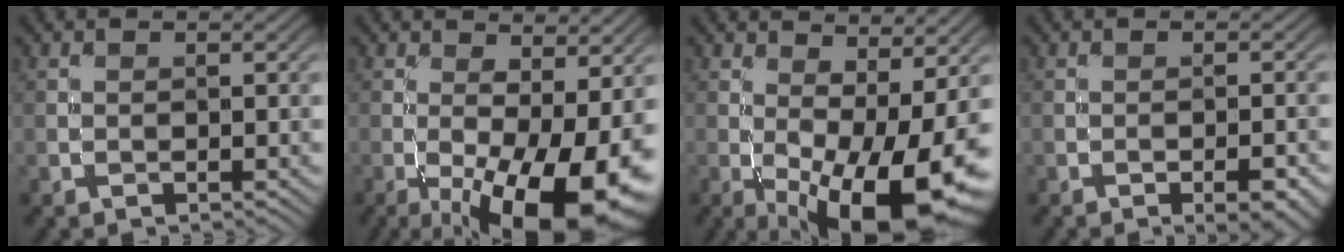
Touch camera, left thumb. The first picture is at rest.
{"total": 15.2, "force": [-5.1, 5.2, 13.4], "torque": [-0.200, -0.018, -0.067]}
{"total": 15.1, "force": [-3.4, 5.4, 13.7], "torque": [-0.206, -0.008, -0.041]}
{"total": 3.9, "force": [-2.0, 1.3, 3.0], "torque": [-0.042, 0.008, -0.024]}